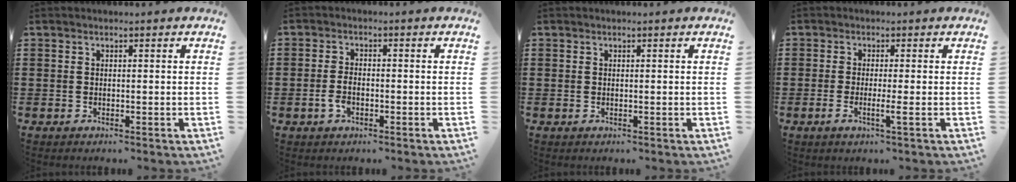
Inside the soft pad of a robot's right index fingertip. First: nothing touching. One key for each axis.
{"total": 2.7, "fx": -1.2, "fy": 1.3, "fz": 2.1, "tx": -0.055, "ty": -0.006, "tz": -0.025}
{"total": 0.0}
{"total": 2.5, "fx": -0.8, "fy": 0.0, "fz": 2.4, "tx": -0.042, "ty": -0.006, "tz": -0.015}